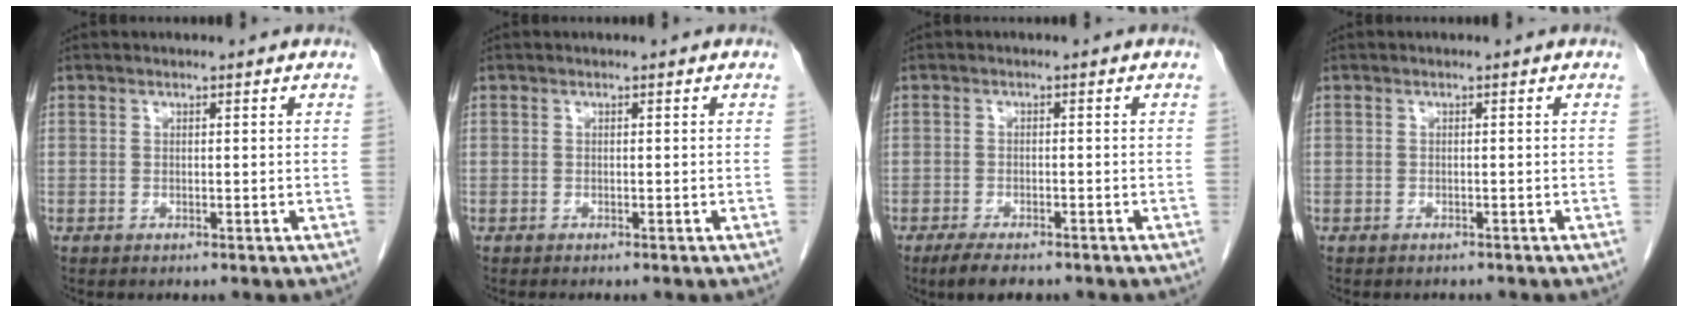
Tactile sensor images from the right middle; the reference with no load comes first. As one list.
[{"total": 0.5, "force": [-0.5, 0.0, 0.2], "torque": [-0.009, -0.004, -0.008]}, {"total": 4.5, "force": [-3.4, 1.2, 2.6], "torque": [-0.052, -0.010, -0.052]}, {"total": 1.6, "force": [-1.5, 0.5, 0.2], "torque": [-0.011, -0.004, -0.019]}]